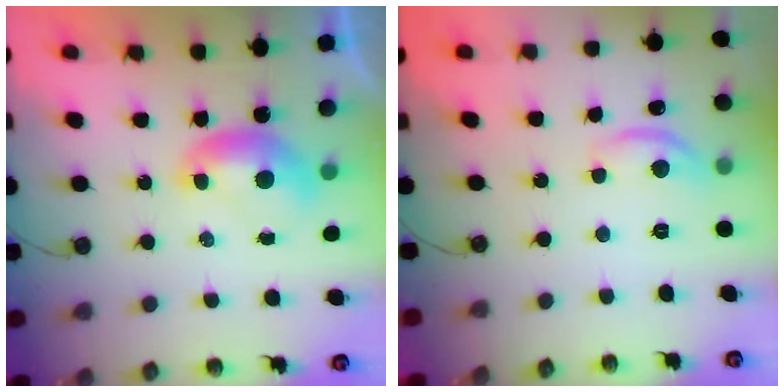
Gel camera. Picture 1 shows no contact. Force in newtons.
{"total": 6.3, "press": 6.3, "slide": 0.5}